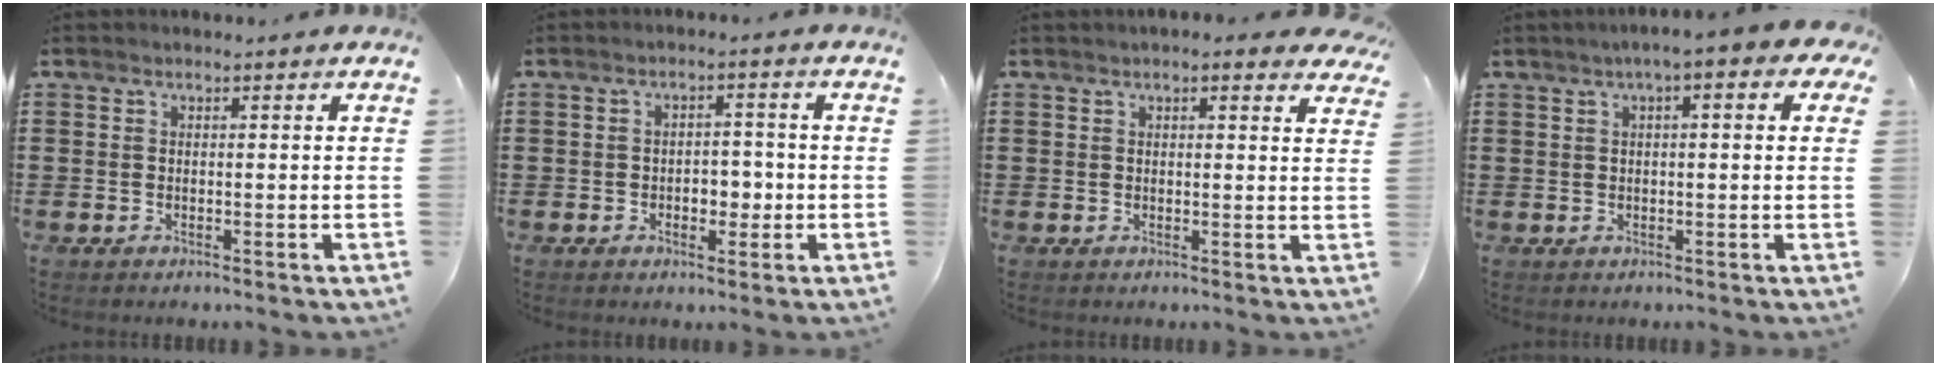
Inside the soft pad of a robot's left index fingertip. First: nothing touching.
{"total": 3.7, "force": [-1.0, 2.4, 2.6], "torque": [-0.044, 0.004, -0.024]}
{"total": 2.0, "force": [1.7, 0.8, 0.8], "torque": [-0.015, 0.001, 0.028]}
{"total": 3.4, "force": [1.1, 0.3, 3.2], "torque": [-0.061, 0.004, 0.017]}